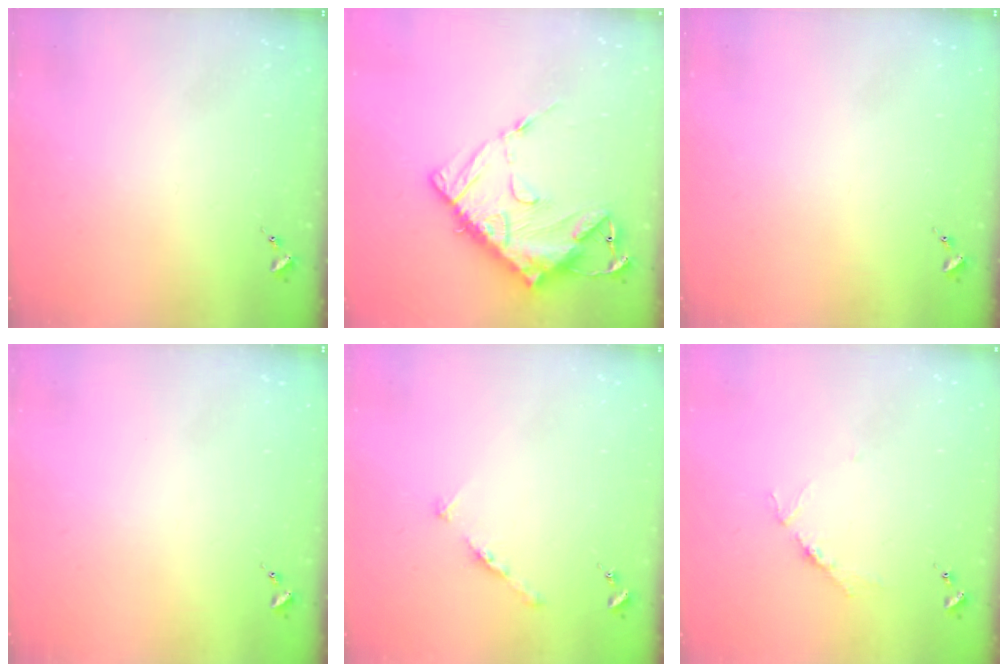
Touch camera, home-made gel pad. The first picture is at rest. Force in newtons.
{"total": 16.9, "press": 16.8, "slide": 1.8}
{"total": 0.0}
{"total": 0.0}
{"total": 4.8, "press": 4.7, "slide": 0.5}
{"total": 3.9, "press": 3.8, "slide": 0.5}